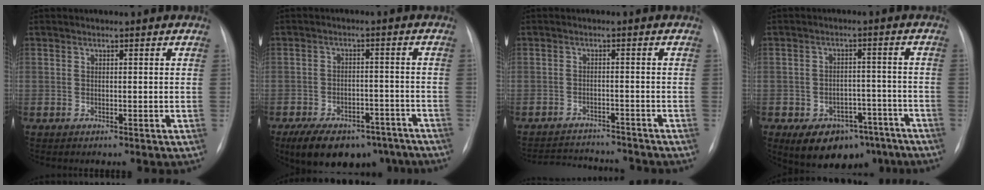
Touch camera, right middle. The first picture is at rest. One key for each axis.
{"total": 14.7, "fx": -10.7, "fy": 7.6, "fz": 6.6, "tx": -0.109, "ty": 0.014, "tz": -0.151}
{"total": 9.1, "fx": -8.9, "fy": 1.2, "fz": 1.7, "tx": -0.028, "ty": 0.004, "tz": -0.125}
{"total": 11.9, "fx": -7.8, "fy": 7.3, "fz": 5.3, "tx": -0.063, "ty": 0.025, "tz": -0.106}